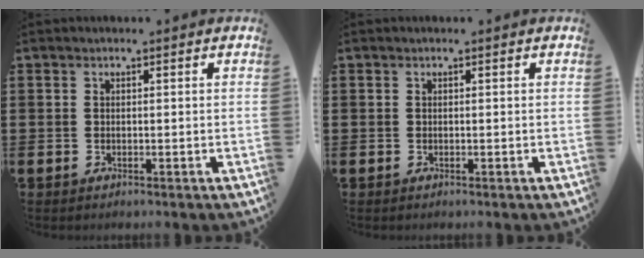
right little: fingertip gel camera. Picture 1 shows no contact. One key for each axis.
{"total": 0.0}